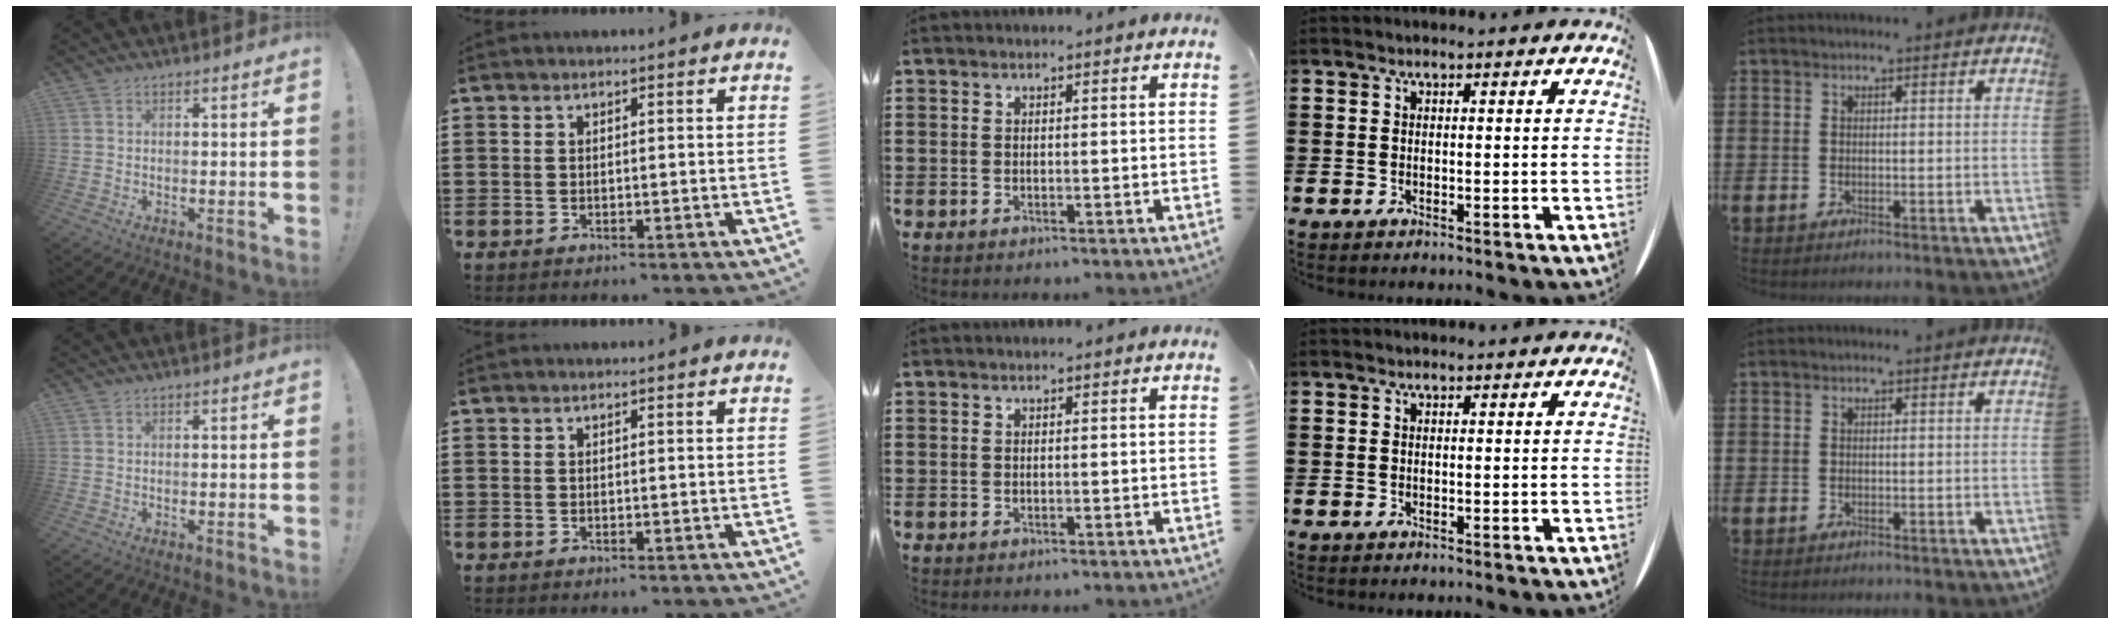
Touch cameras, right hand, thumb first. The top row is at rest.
{}